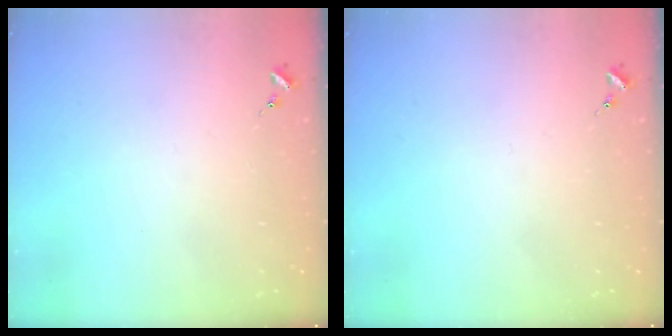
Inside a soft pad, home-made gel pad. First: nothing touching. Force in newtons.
{"total": 0.0}